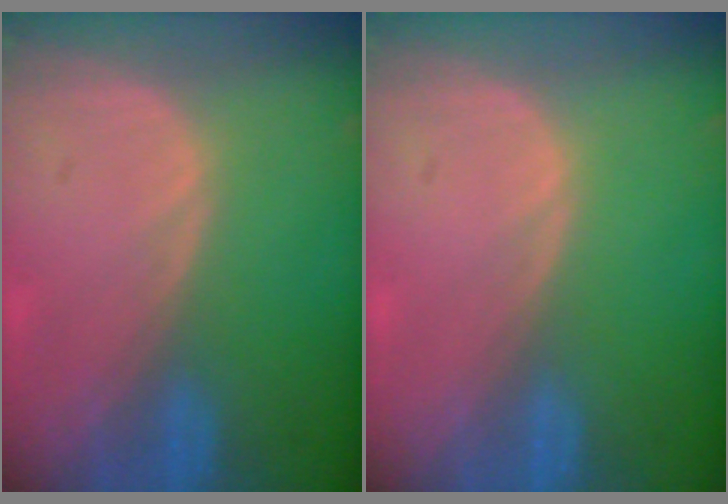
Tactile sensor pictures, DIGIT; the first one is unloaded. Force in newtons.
{"total": 0.0}